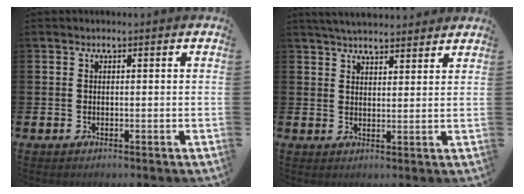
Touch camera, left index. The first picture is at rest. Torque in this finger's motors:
{"motor_torque": [0.11, -0.57, 0.67, 0.21]}